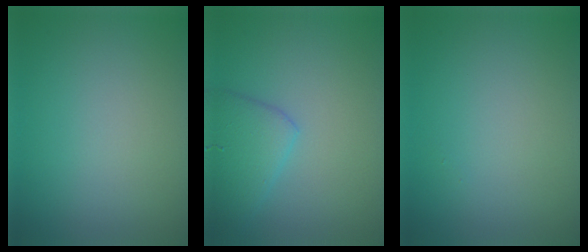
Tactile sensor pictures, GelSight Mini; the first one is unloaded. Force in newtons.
{"total": 3.3, "press": 3.3, "slide": 0.2}
{"total": 0.0}